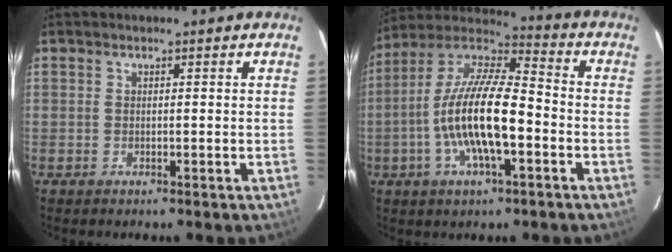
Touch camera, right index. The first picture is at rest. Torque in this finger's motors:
{"motor_torque": [0.83, -0.26, 1.05, 0.21]}